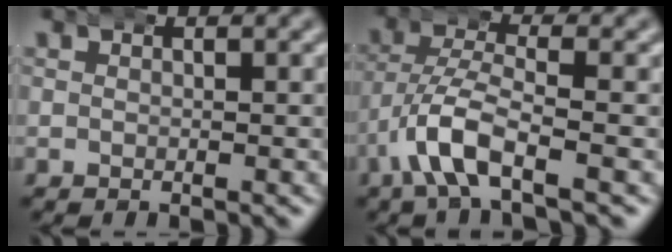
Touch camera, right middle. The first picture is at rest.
{"total": 4.5, "force": [-1.7, 1.6, 3.9], "torque": [-0.103, -0.018, -0.018]}